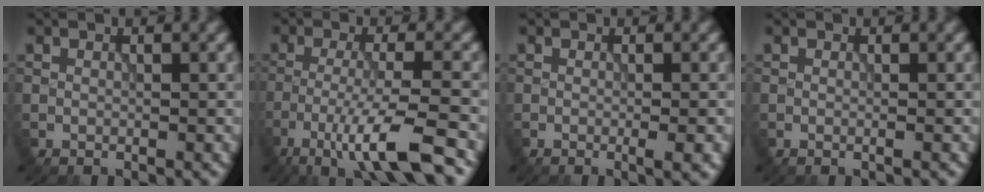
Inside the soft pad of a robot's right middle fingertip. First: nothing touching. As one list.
[{"total": 7.9, "force": [-4.9, 1.0, 6.1], "torque": [-0.110, -0.003, -0.089]}, {"total": 2.3, "force": [-0.4, 0.7, 2.2], "torque": [-0.022, 0.001, -0.006]}, {"total": 0.5, "force": [0.1, 0.2, 0.5], "torque": [-0.007, -0.003, -0.003]}]